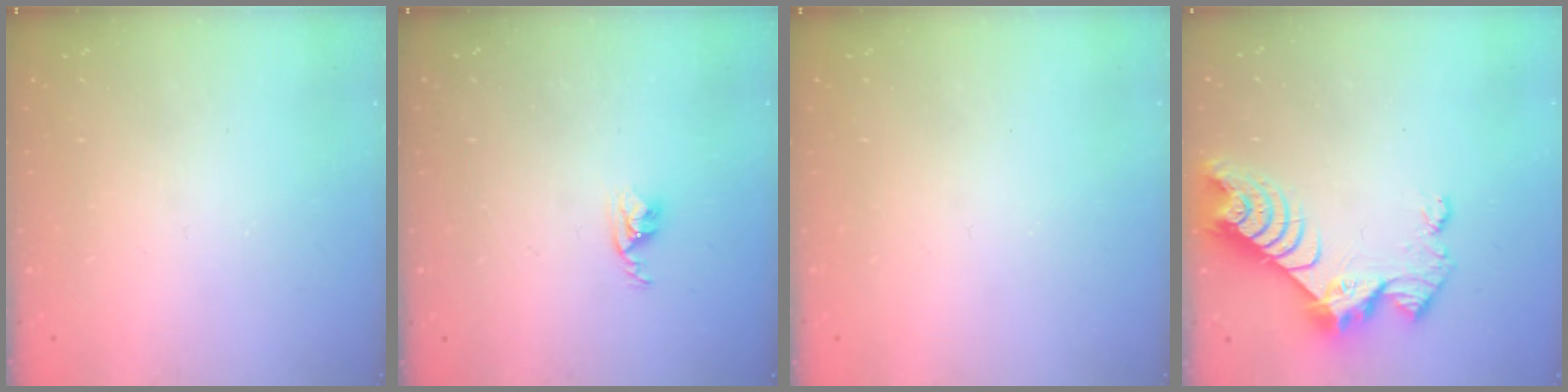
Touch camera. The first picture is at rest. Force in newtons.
{"total": 2.9, "press": 2.9, "slide": 0.4}
{"total": 0.0}
{"total": 9.0, "press": 9.0, "slide": 0.8}